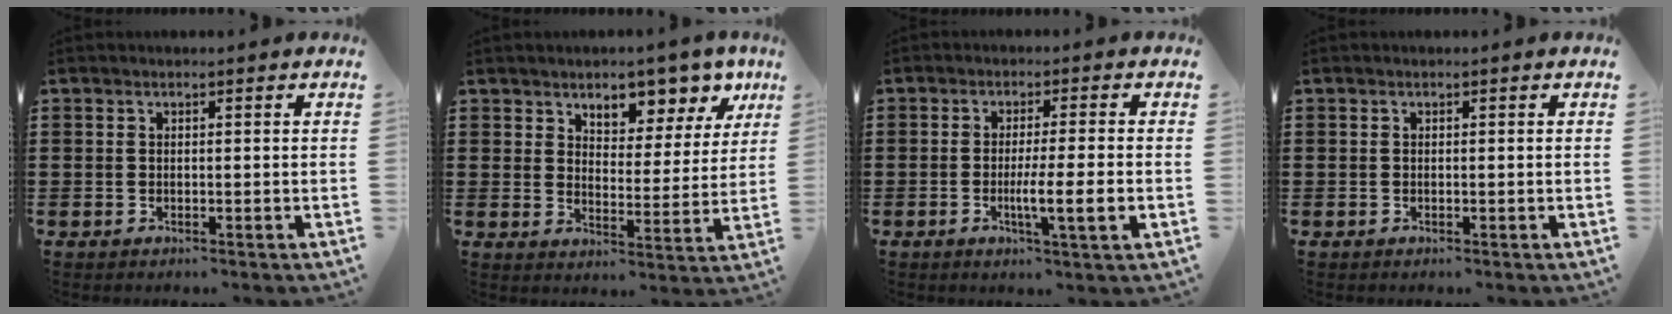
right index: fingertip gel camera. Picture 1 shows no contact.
{"total": 6.7, "force": [5.8, 2.8, 1.9], "torque": [-0.043, -0.033, 0.099]}
{"total": 5.5, "force": [-1.4, -0.1, 5.3], "torque": [-0.089, -0.013, -0.024]}
{"total": 0.0}